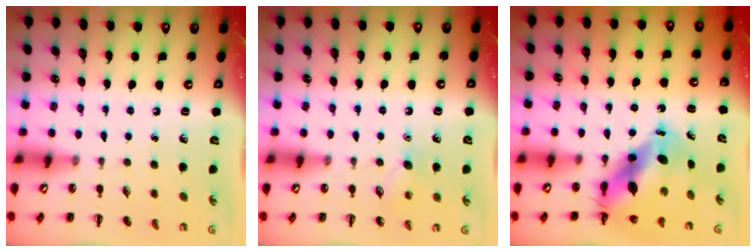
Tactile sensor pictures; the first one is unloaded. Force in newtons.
{"total": 7.2, "press": 7.1, "slide": 1.6}
{"total": 11.2, "press": 10.8, "slide": 3.1}